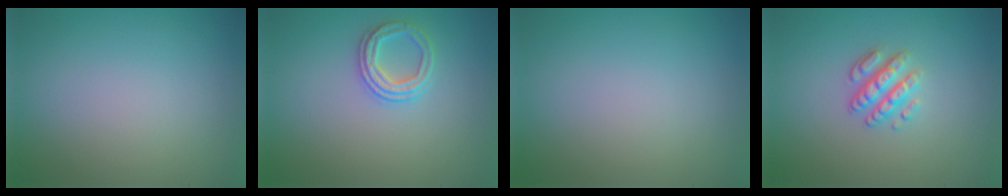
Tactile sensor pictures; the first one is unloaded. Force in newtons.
{"total": 2.5, "press": 2.3, "slide": 1.0}
{"total": 0.0}
{"total": 3.1, "press": 2.6, "slide": 1.7}